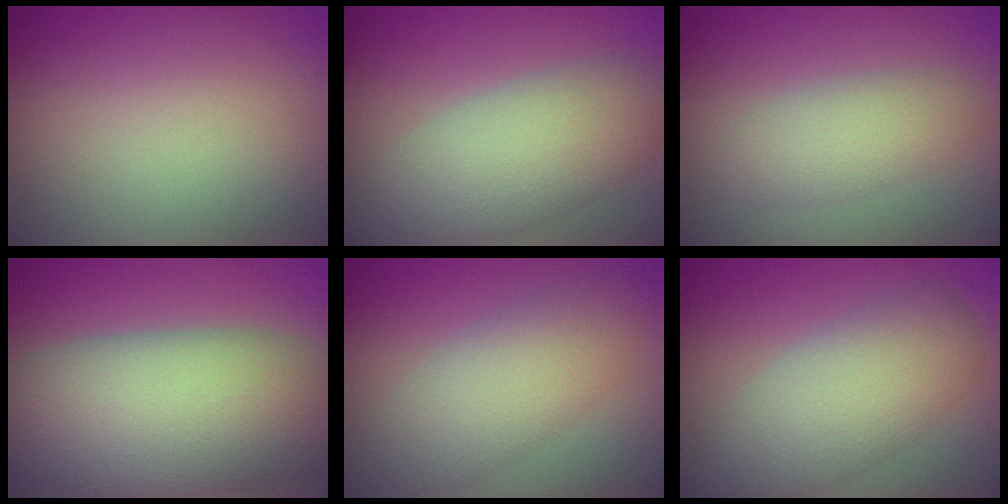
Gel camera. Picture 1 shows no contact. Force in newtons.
{"total": 6.1, "press": 6.1, "slide": 0.4}
{"total": 3.2, "press": 3.2, "slide": 0.2}
{"total": 11.9, "press": 11.9, "slide": 0.8}
{"total": 5.1, "press": 5.1, "slide": 0.1}
{"total": 5.9, "press": 5.9, "slide": 0.4}